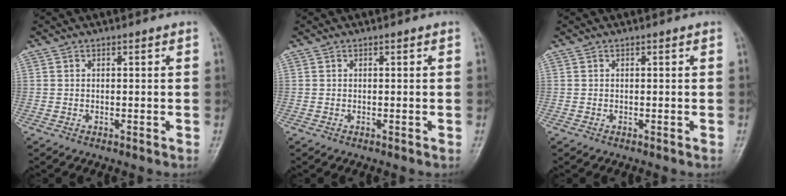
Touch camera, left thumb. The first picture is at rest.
{"total": 0.0}
{"total": 0.0}